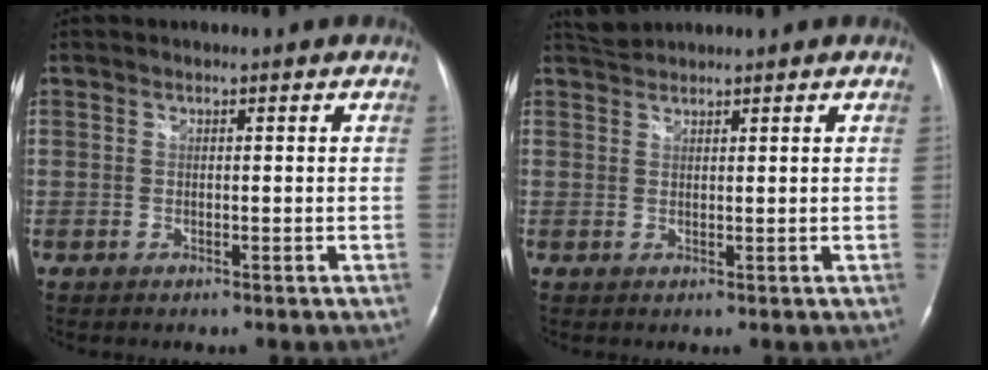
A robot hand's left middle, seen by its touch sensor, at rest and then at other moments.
{"total": 2.0, "force": [2.0, 0.0, -0.2], "torque": [-0.008, 0.011, 0.044]}